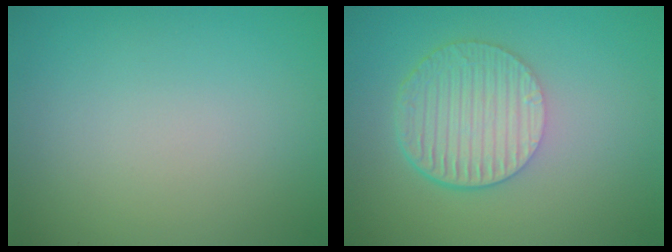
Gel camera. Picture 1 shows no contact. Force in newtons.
{"total": 6.4, "press": 4.4, "slide": 4.6}